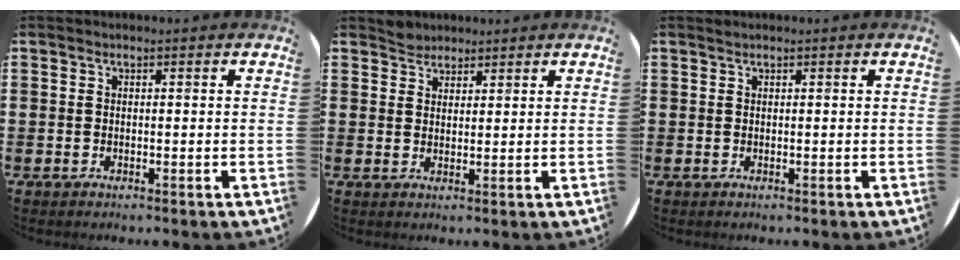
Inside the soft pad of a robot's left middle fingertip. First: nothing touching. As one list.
[{"total": 2.2, "force": [2.0, 0.7, -0.3], "torque": [0.003, 0.004, 0.041]}, {"total": 0.0}]